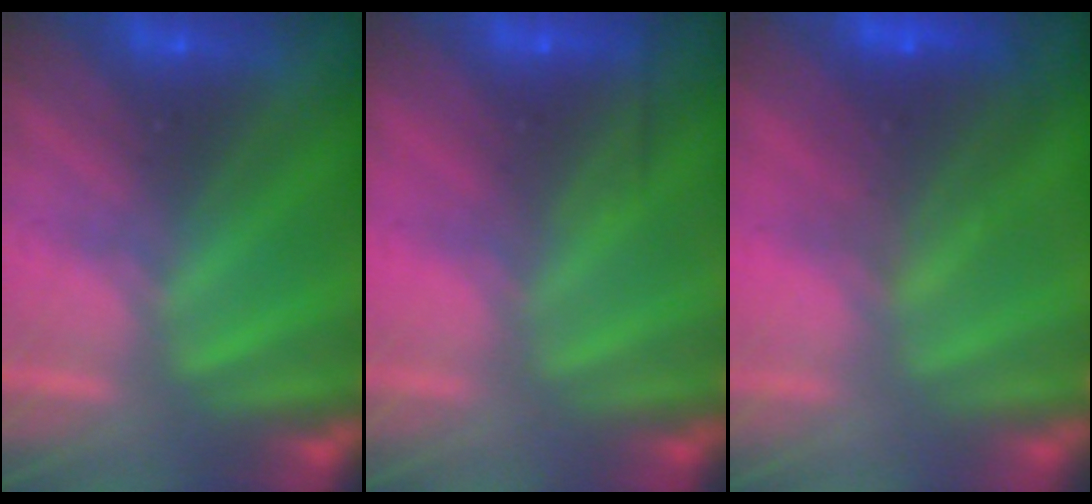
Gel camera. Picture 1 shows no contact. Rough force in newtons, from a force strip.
{"total": 2.4}
{"total": 7.0}